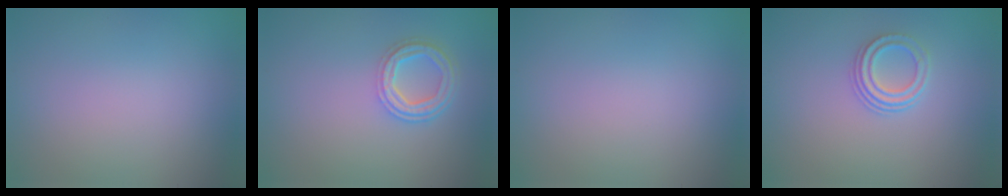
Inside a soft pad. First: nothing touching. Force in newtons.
{"total": 4.1, "press": 3.1, "slide": 2.6}
{"total": 0.0}
{"total": 2.8, "press": 2.2, "slide": 1.8}